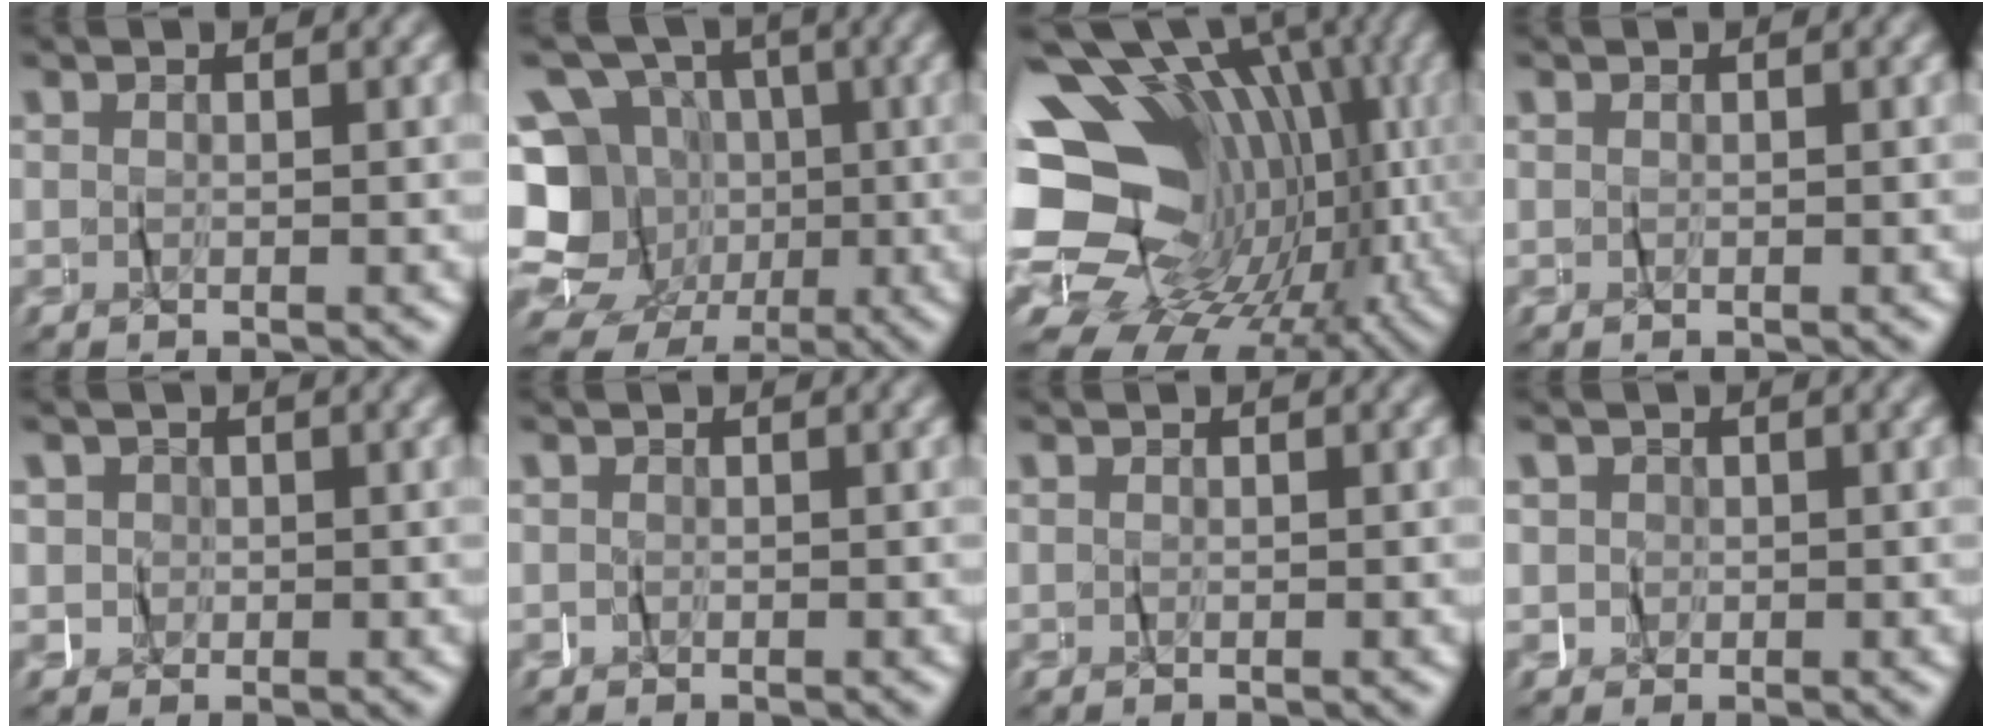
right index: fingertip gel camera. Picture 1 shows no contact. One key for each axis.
{"total": 12.3, "fx": -2.2, "fy": 10.2, "fz": 6.4, "tx": -0.131, "ty": -0.040, "tz": -0.036}
{"total": 22.9, "fx": -1.8, "fy": 15.7, "fz": 16.5, "tx": -0.282, "ty": -0.031, "tz": -0.027}
{"total": 0.0}
{"total": 2.2, "fx": 0.5, "fy": 2.2, "fz": 0.4, "tx": -0.020, "ty": -0.005, "tz": 0.011}
{"total": 0.0}
{"total": 0.0}
{"total": 1.5, "fx": 0.3, "fy": 1.4, "fz": 0.0, "tx": -0.007, "ty": -0.002, "tz": 0.007}